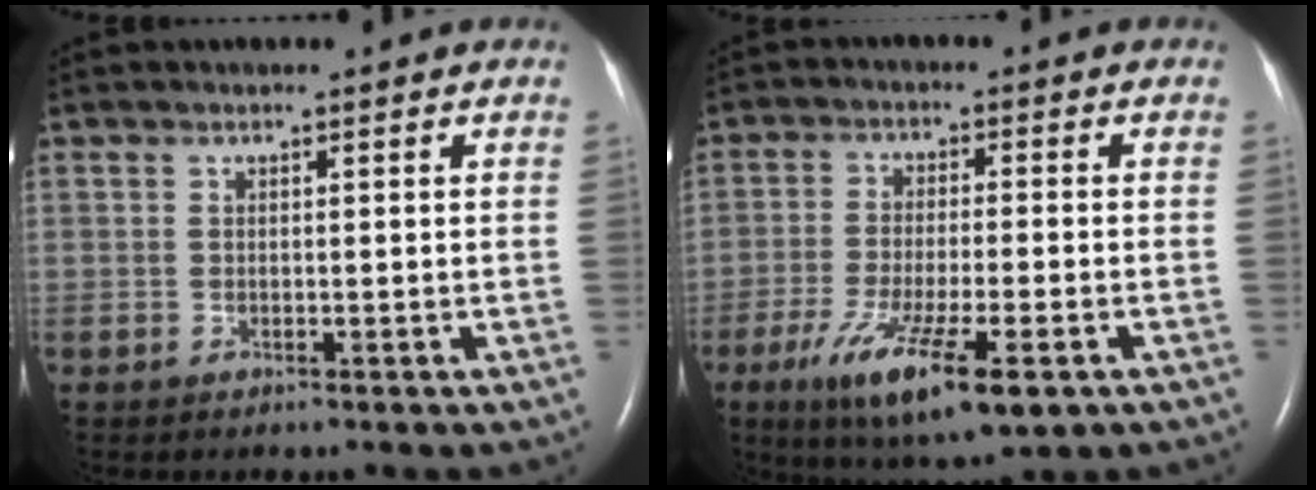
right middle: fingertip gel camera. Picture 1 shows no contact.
{"total": 12.4, "force": [-6.2, 2.3, 10.5], "torque": [-0.188, -0.032, -0.097]}